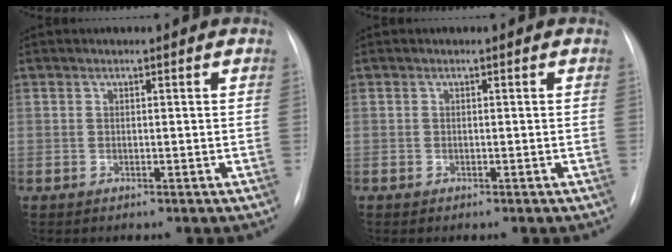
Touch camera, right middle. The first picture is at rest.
{"total": 0.0}